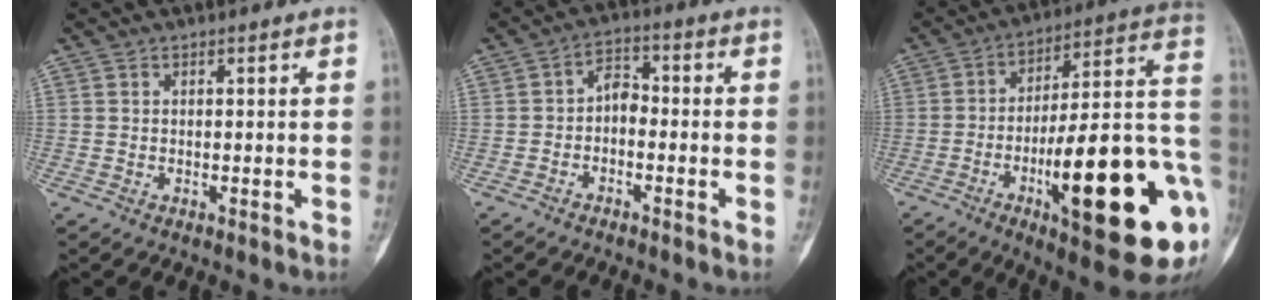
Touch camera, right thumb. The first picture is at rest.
{"total": 4.2, "force": [-1.3, 2.7, 2.9], "torque": [-0.035, 0.026, -0.035]}
{"total": 28.6, "force": [-7.9, 7.1, 26.5], "torque": [-0.337, 0.010, -0.107]}